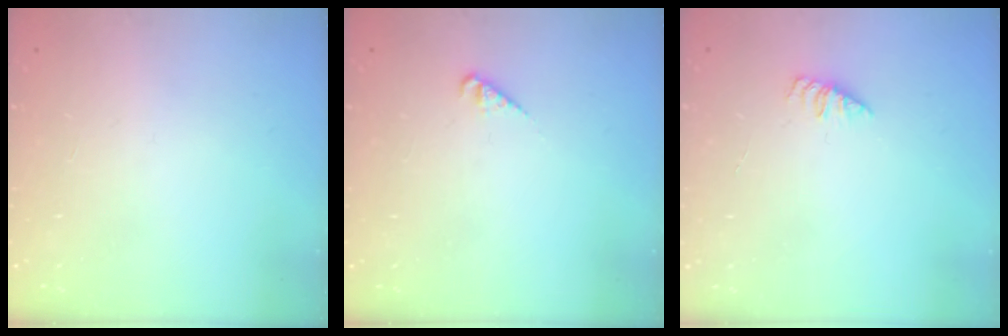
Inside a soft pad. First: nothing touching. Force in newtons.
{"total": 1.8, "press": 1.8, "slide": 0.3}
{"total": 1.4, "press": 1.3, "slide": 0.3}